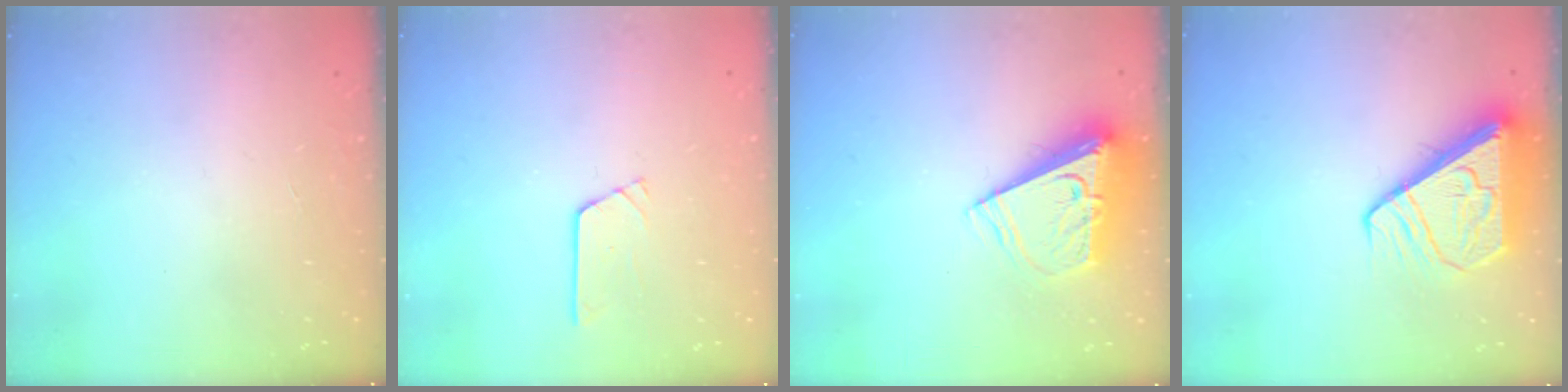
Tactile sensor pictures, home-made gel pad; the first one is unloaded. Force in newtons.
{"total": 3.5, "press": 3.5, "slide": 0.2}
{"total": 8.9, "press": 8.8, "slide": 1.2}
{"total": 8.3, "press": 8.2, "slide": 1.1}